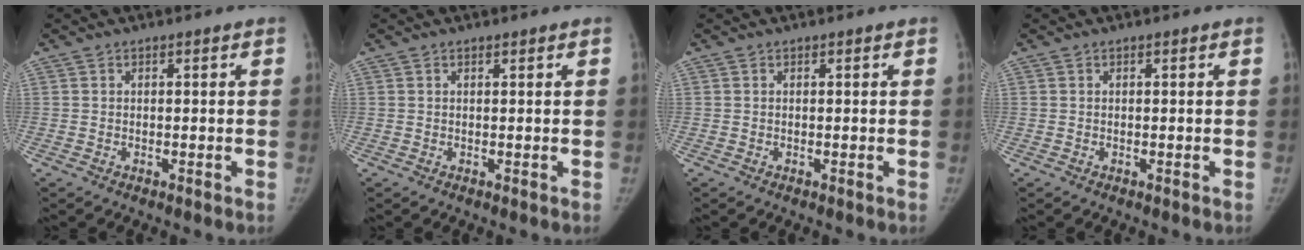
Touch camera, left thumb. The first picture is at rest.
{"total": 0.0}
{"total": 0.0}
{"total": 0.0}